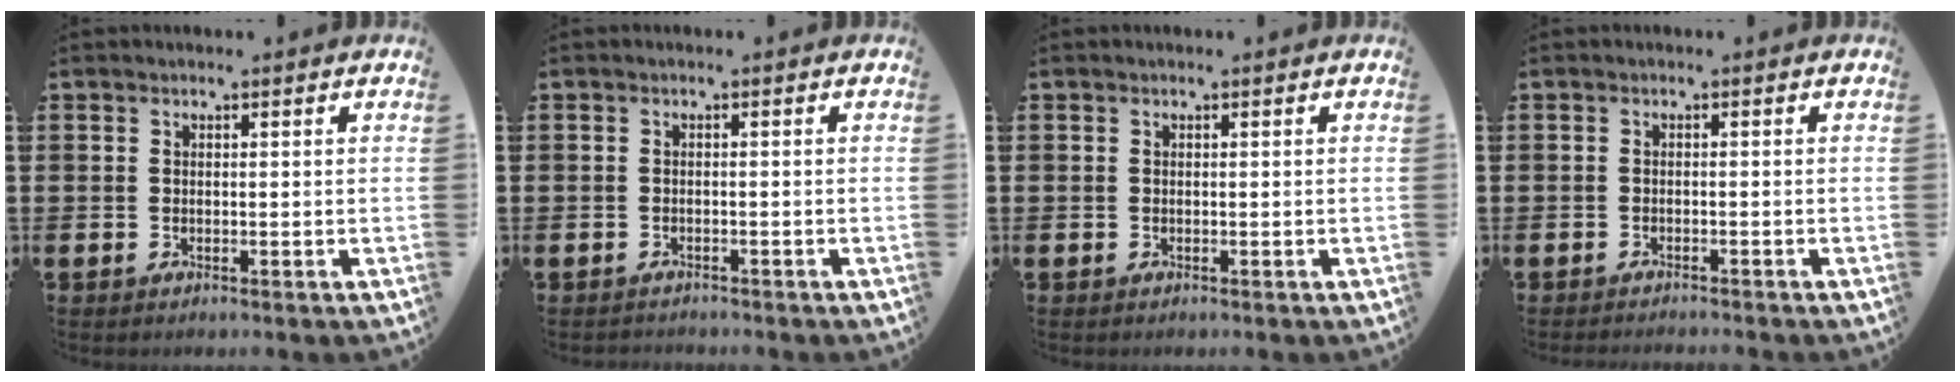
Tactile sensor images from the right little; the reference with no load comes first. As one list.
[{"total": 0.6, "force": [-0.6, 0.1, -0.1], "torque": [-0.001, -0.001, -0.013]}, {"total": 0.0}, {"total": 0.7, "force": [-0.7, -0.1, 0.0], "torque": [-0.001, -0.001, -0.015]}]